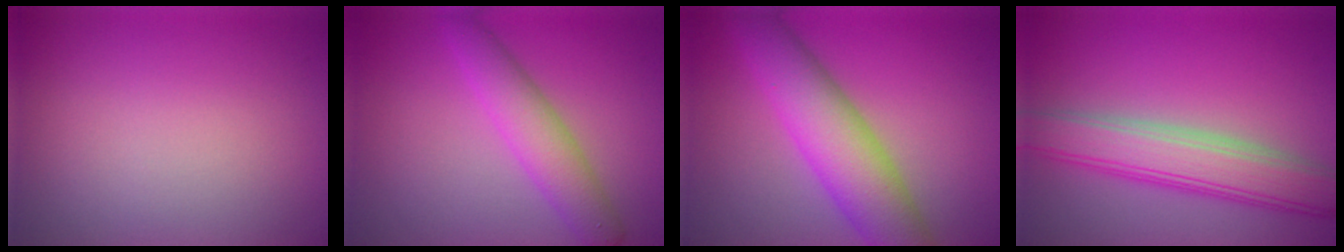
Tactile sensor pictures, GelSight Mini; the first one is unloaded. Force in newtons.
{"total": 4.1, "press": 4.1, "slide": 0.1}
{"total": 8.1, "press": 8.1, "slide": 0.1}
{"total": 6.5, "press": 6.5, "slide": 0.1}